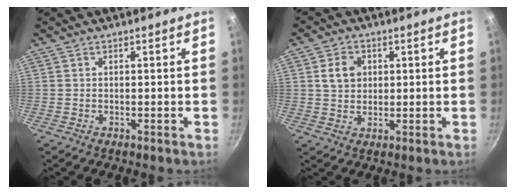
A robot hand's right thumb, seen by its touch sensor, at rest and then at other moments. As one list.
[{"total": 5.4, "force": [1.3, 4.4, 3.0], "torque": [-0.036, 0.003, 0.021]}]